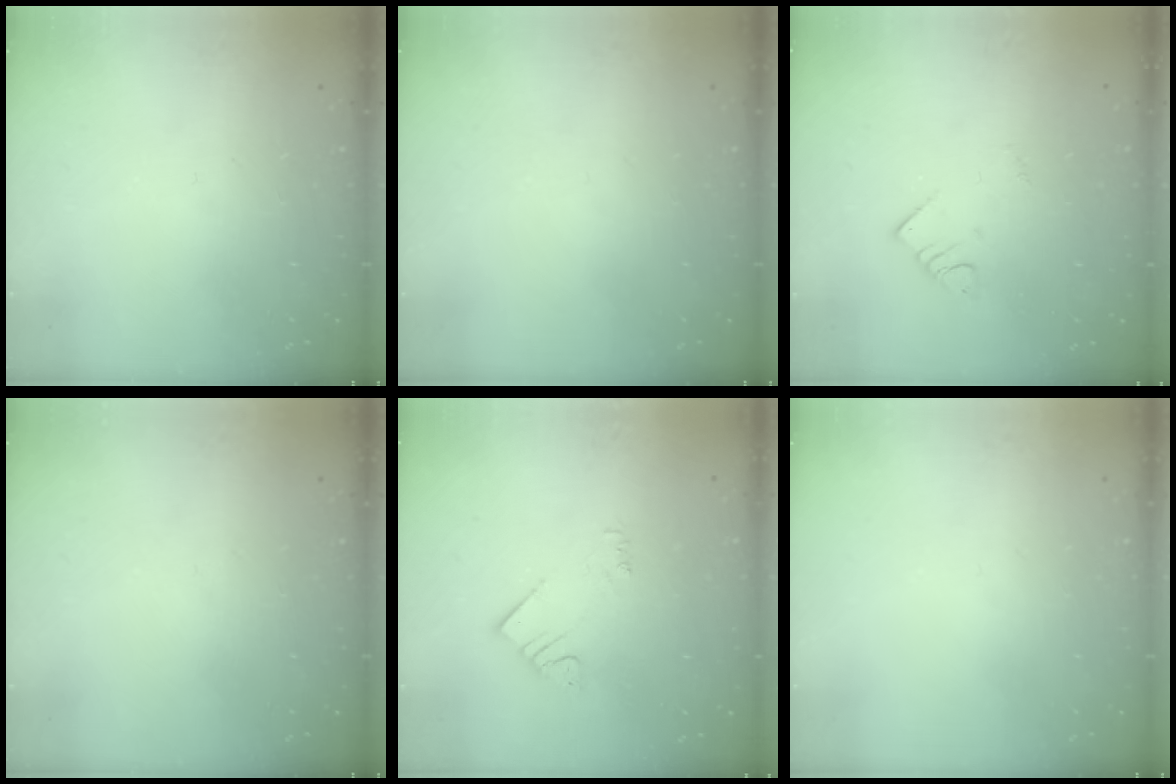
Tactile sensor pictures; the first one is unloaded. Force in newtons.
{"total": 0.0}
{"total": 2.4, "press": 2.4, "slide": 0.1}
{"total": 0.0}
{"total": 3.4, "press": 3.3, "slide": 0.6}
{"total": 0.0}